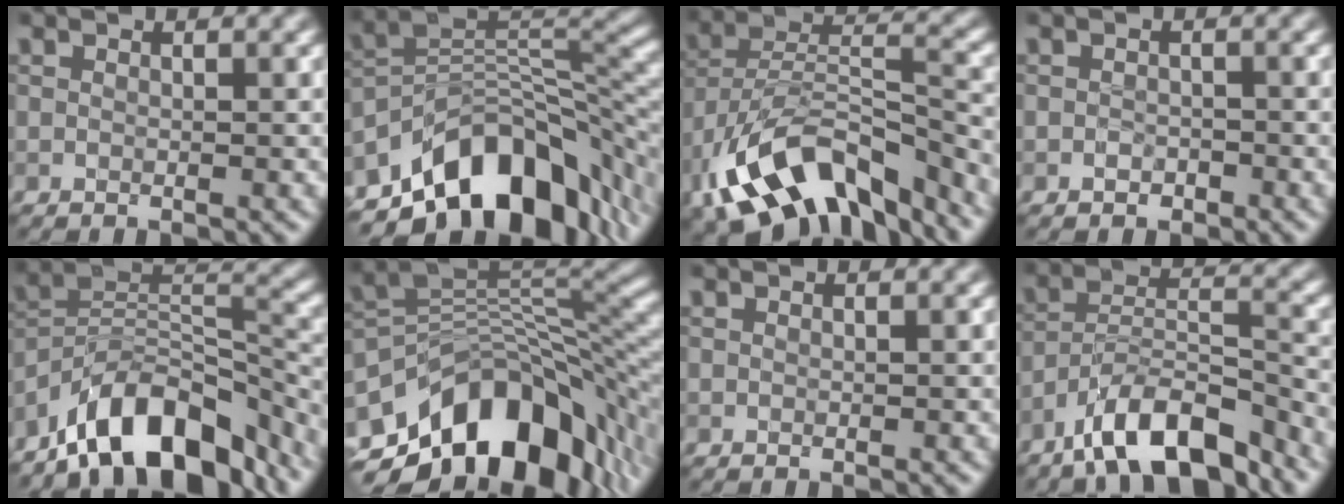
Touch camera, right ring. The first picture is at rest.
{"total": 12.5, "force": [-6.7, 7.0, 7.9], "torque": [-0.118, 0.008, -0.125]}
{"total": 13.0, "force": [-8.0, 6.2, 8.2], "torque": [-0.149, 0.005, -0.142]}
{"total": 0.9, "force": [-0.5, 0.7, 0.2], "torque": [-0.002, 0.005, -0.007]}
{"total": 12.0, "force": [-8.9, 4.6, 6.6], "torque": [-0.099, 0.022, -0.167]}
{"total": 13.0, "force": [-5.3, 7.3, 9.3], "torque": [-0.141, 0.011, -0.093]}
{"total": 0.0}
{"total": 8.5, "force": [-6.6, 2.4, 4.7], "torque": [-0.067, 0.007, -0.124]}